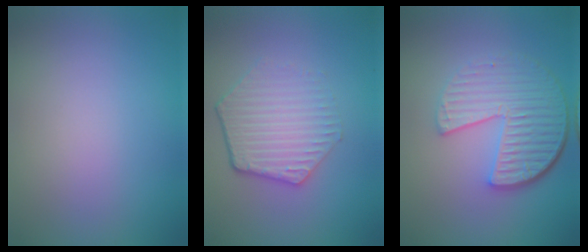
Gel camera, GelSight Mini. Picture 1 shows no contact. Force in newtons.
{"total": 4.5, "press": 3.3, "slide": 3.0}
{"total": 6.3, "press": 4.5, "slide": 4.5}